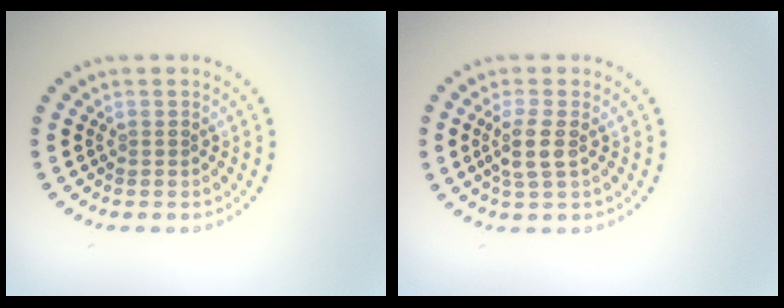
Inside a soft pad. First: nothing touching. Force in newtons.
{"total": 2.4, "press": 2.0, "slide": 1.3}